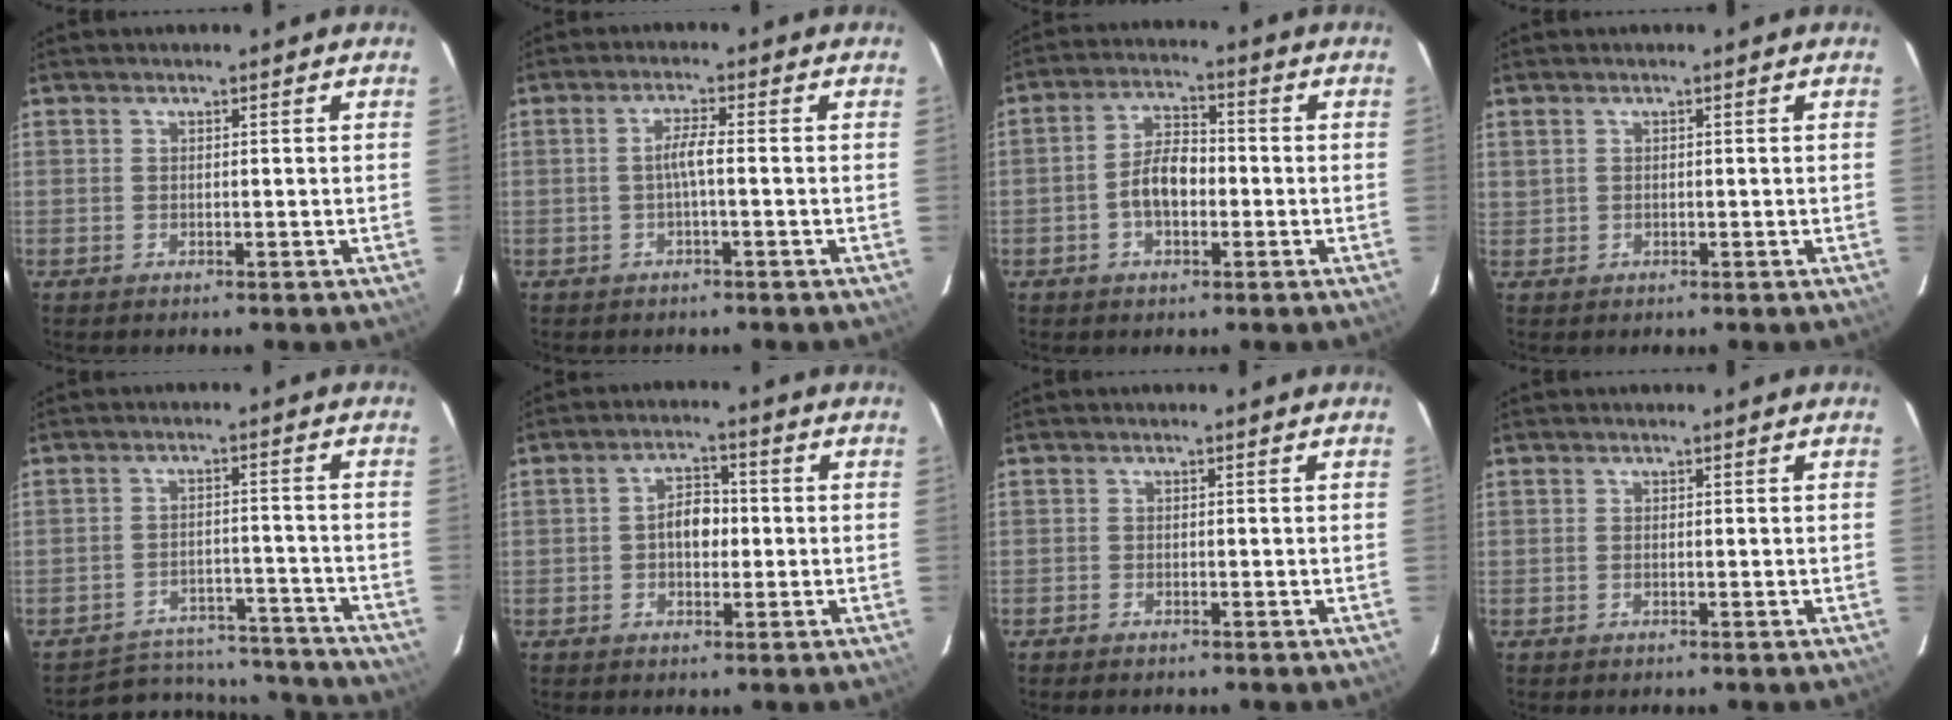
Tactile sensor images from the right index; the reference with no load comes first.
{"total": 2.7, "force": [-0.7, -0.2, 2.6], "torque": [-0.050, 0.004, -0.011]}
{"total": 6.5, "force": [-1.6, 3.4, 5.3], "torque": [-0.102, 0.015, -0.025]}
{"total": 0.9, "force": [0.4, 0.7, 0.3], "torque": [-0.004, 0.004, 0.010]}
{"total": 16.9, "force": [-15.6, 5.5, 3.5], "torque": [-0.079, 0.033, -0.192]}
{"total": 4.8, "force": [-0.4, 3.1, 3.6], "torque": [-0.063, 0.014, -0.004]}
{"total": 1.1, "force": [-0.9, 0.5, 0.3], "torque": [-0.010, -0.001, -0.018]}
{"total": 0.0}